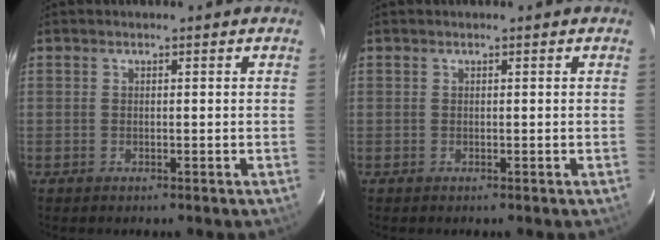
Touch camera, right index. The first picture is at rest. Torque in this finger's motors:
{"motor_torque": [0.07, 0.02, 0.13, 0.01]}